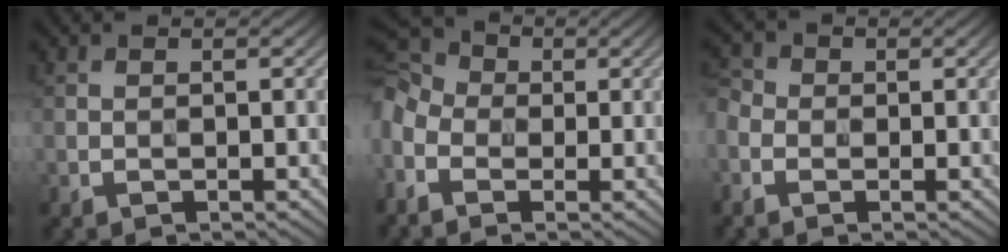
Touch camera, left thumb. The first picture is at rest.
{"total": 8.6, "force": [-1.9, 6.5, 5.4], "torque": [-0.164, 0.000, -0.041]}
{"total": 3.2, "force": [-1.2, 2.6, 1.5], "torque": [-0.050, 0.001, -0.029]}